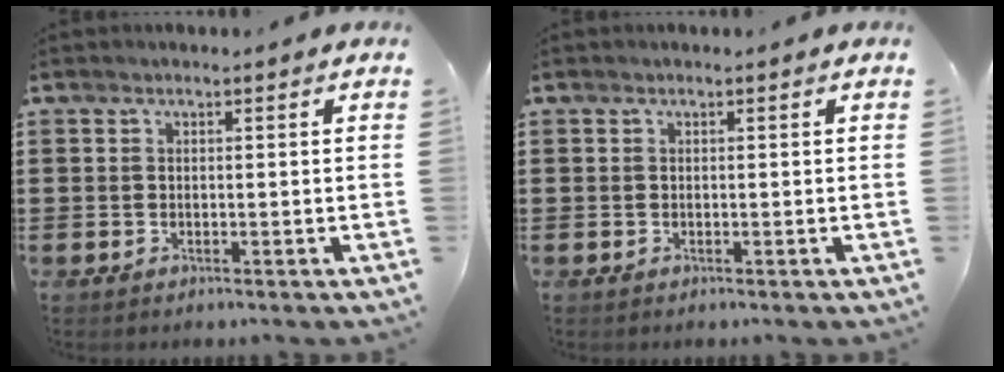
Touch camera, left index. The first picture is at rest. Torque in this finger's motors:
{"motor_torque": [0.00, 0.00, 0.00, 0.01]}